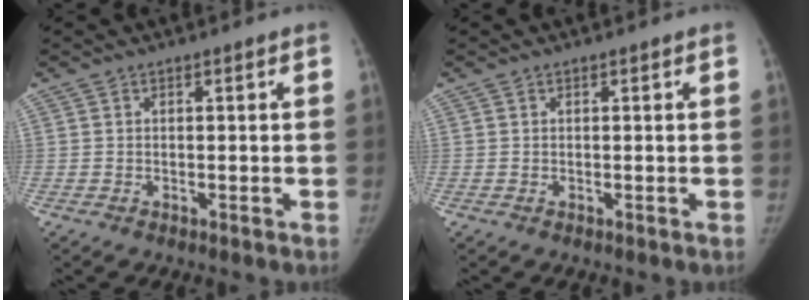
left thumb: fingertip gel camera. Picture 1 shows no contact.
{"total": 0.0}